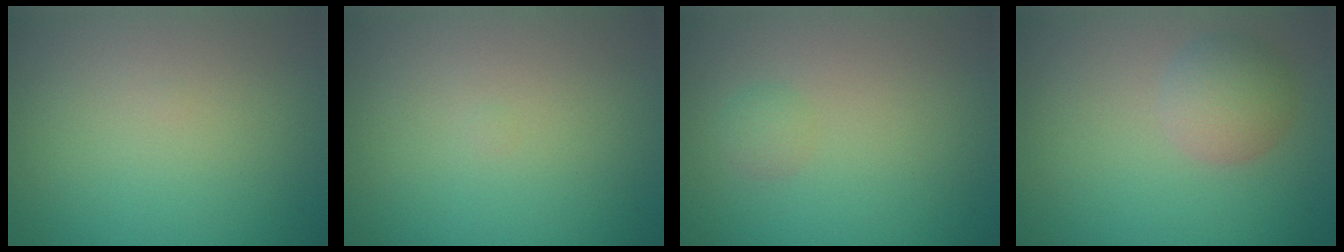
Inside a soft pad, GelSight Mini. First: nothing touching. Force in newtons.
{"total": 0.0}
{"total": 1.0, "press": 1.0, "slide": 0.1}
{"total": 2.7, "press": 2.7, "slide": 0.2}